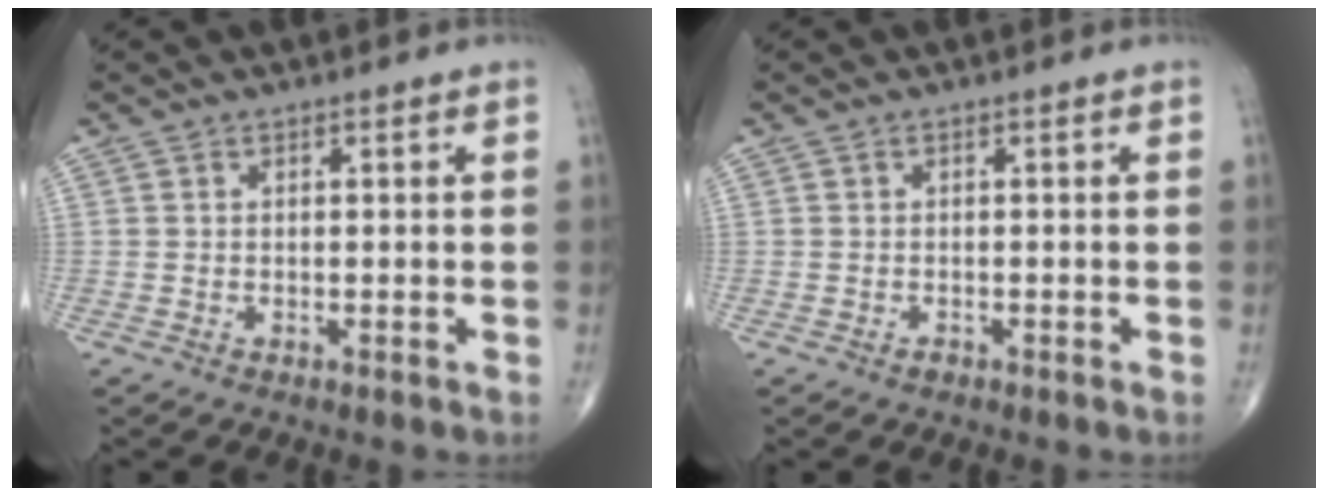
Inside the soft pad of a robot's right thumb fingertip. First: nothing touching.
{"total": 0.7, "force": [-0.5, 0.4, 0.3], "torque": [-0.002, 0.001, -0.009]}